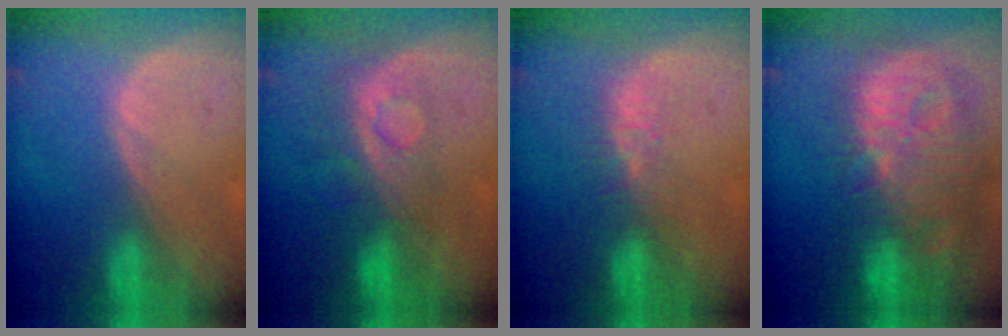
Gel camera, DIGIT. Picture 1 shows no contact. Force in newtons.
{"total": 8.3, "press": 7.1, "slide": 4.3}
{"total": 4.3, "press": 3.6, "slide": 2.3}
{"total": 14.5, "press": 12.7, "slide": 7.1}